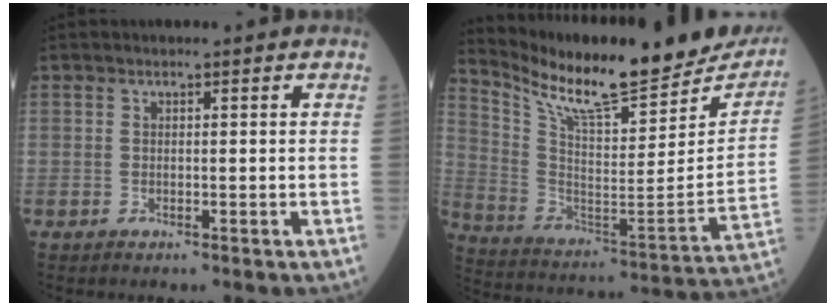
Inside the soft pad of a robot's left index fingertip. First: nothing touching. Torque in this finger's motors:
{"motor_torque": [0.64, -0.73, 0.28, 0.11]}